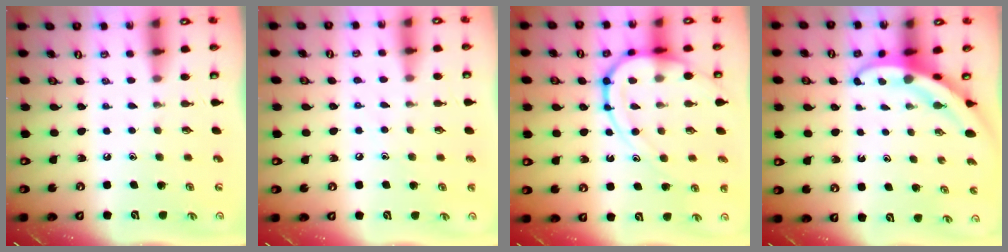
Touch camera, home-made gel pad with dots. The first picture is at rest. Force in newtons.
{"total": 5.7, "press": 5.7, "slide": 0.7}
{"total": 13.9, "press": 13.8, "slide": 1.4}
{"total": 3.9, "press": 3.8, "slide": 0.6}